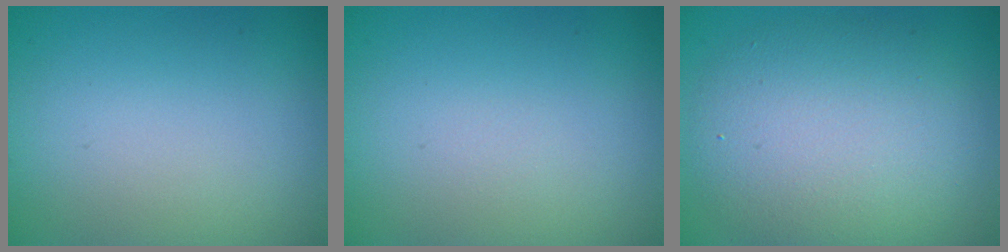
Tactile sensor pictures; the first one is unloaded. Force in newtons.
{"total": 0.0}
{"total": 7.6, "press": 7.6, "slide": 0.6}